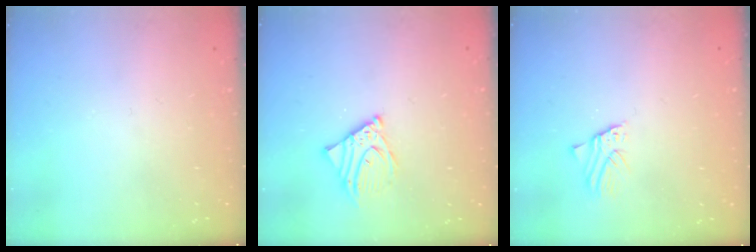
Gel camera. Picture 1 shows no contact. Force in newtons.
{"total": 7.0, "press": 6.9, "slide": 0.9}
{"total": 1.3, "press": 1.3, "slide": 0.0}